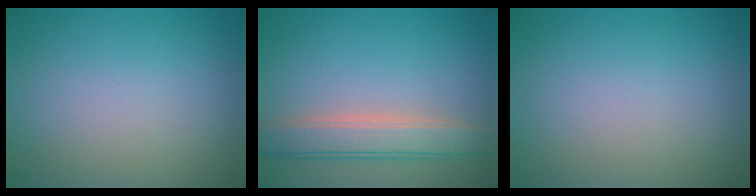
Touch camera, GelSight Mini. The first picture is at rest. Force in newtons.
{"total": 4.3, "press": 4.3, "slide": 0.4}
{"total": 0.0}